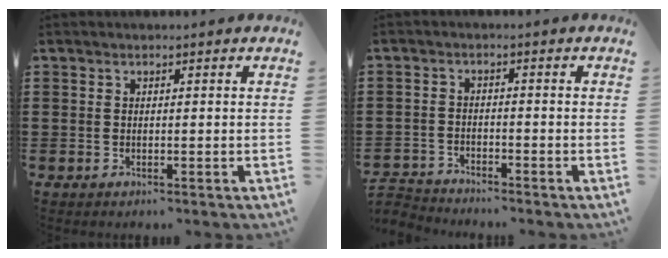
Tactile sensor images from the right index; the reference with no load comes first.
{"total": 2.7, "force": [-2.6, 0.3, -0.3], "torque": [-0.005, -0.002, -0.058]}